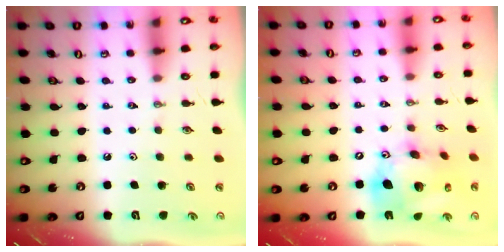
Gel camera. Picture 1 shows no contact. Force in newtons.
{"total": 19.3, "press": 19.0, "slide": 2.9}